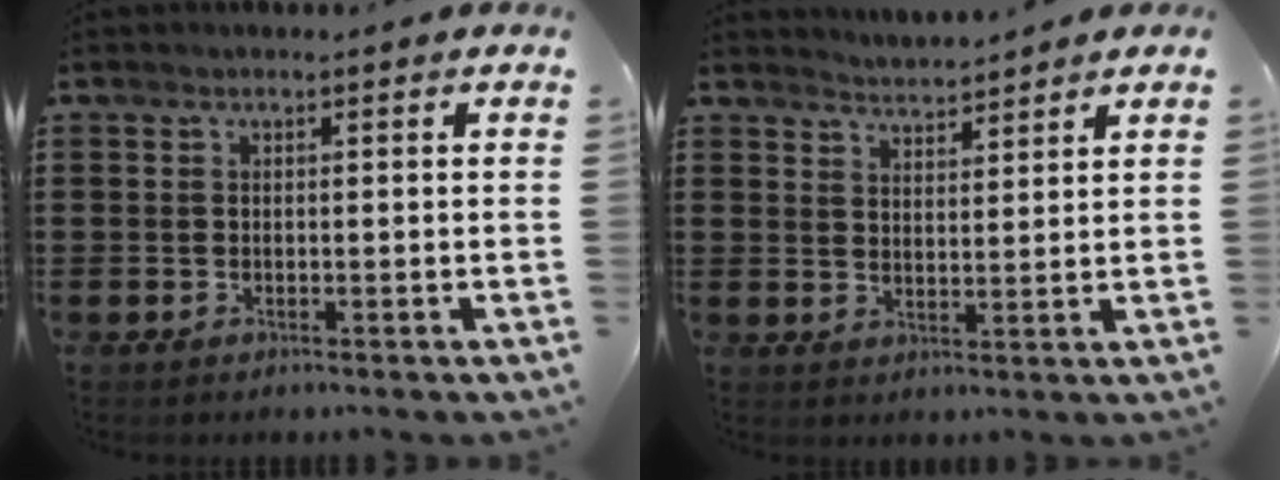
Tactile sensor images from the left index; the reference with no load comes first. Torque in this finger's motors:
{"motor_torque": [1.01, -1.13, 0.18, 0.06]}